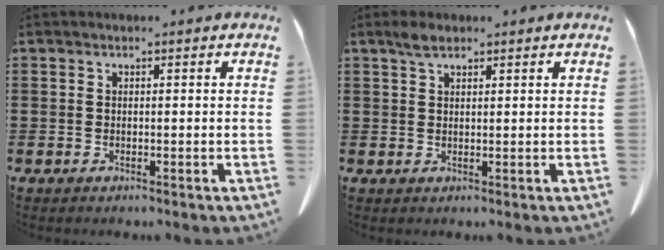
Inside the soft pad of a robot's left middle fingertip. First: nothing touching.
{"total": 2.1, "force": [1.5, 0.8, 1.3], "torque": [-0.030, 0.001, 0.028]}